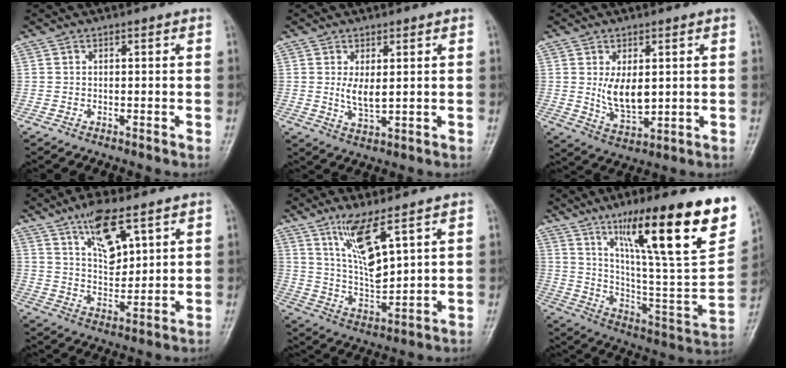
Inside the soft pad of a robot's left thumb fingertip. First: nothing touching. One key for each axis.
{"total": 4.4, "fx": 0.7, "fy": 1.9, "fz": 3.9, "tx": -0.066, "ty": -0.013, "tz": 0.021}
{"total": 8.0, "fx": 1.0, "fy": 4.5, "fz": 6.6, "tx": -0.099, "ty": -0.019, "tz": 0.032}
{"total": 9.8, "fx": 6.0, "fy": 3.6, "fz": 7.0, "tx": -0.108, "ty": -0.035, "tz": 0.113}
{"total": 10.4, "fx": 6.0, "fy": 2.5, "fz": 8.1, "tx": -0.150, "ty": -0.041, "tz": 0.129}
{"total": 31.2, "fx": 16.6, "fy": 5.8, "fz": 25.8, "tx": -0.360, "ty": -0.047, "tz": 0.273}